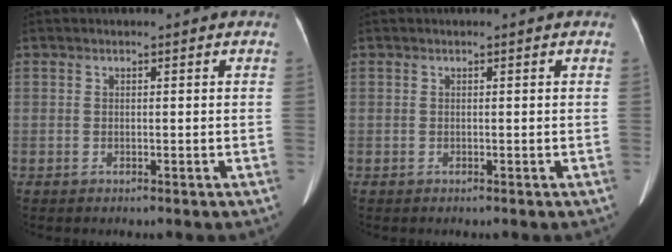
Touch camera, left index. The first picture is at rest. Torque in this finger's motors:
{"motor_torque": [0.00, 0.00, 0.00, 0.00]}